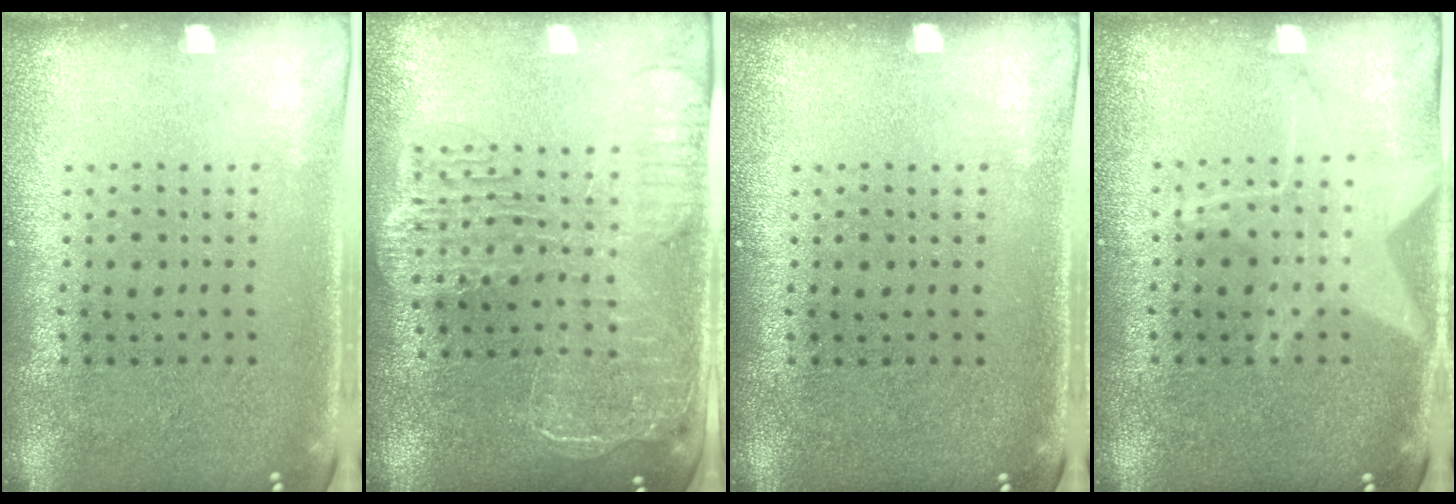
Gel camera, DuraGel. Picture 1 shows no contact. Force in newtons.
{"total": 2.5, "press": 2.2, "slide": 1.3}
{"total": 0.0}
{"total": 2.4, "press": 2.4, "slide": 0.3}